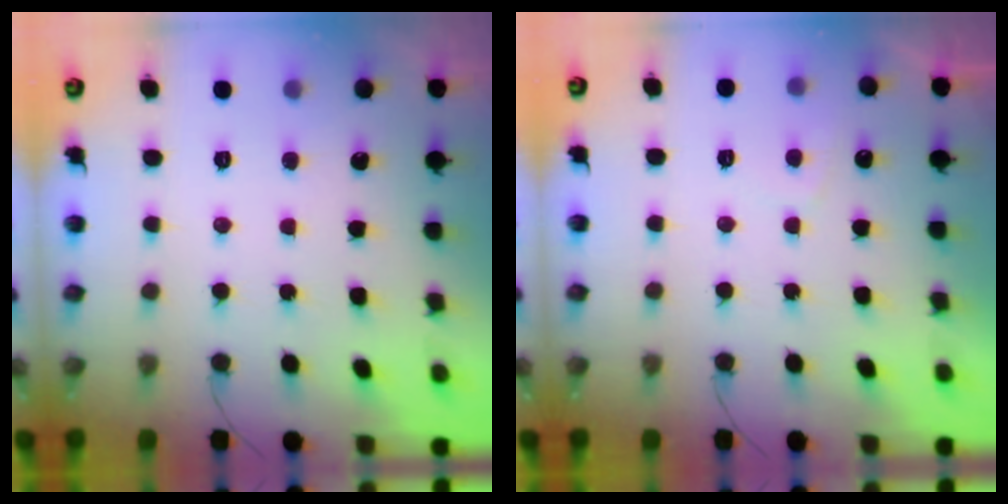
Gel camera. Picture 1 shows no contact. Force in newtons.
{"total": 1.0, "press": 0.8, "slide": 0.6}